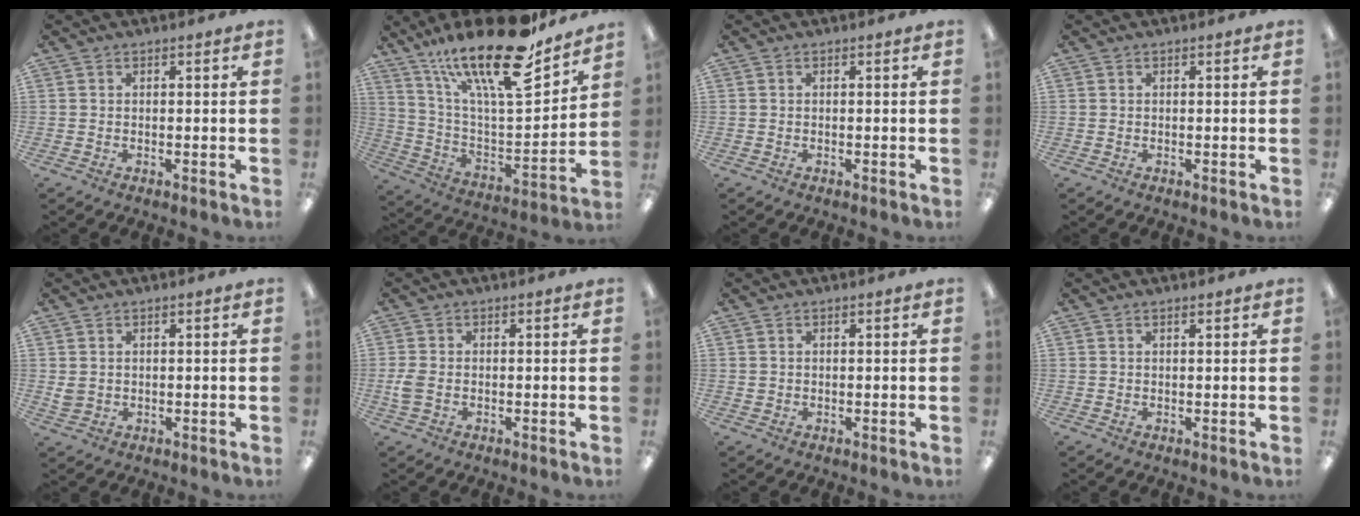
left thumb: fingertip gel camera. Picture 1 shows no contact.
{"total": 25.2, "force": [18.0, 7.2, 16.1], "torque": [-0.261, -0.122, 0.303]}
{"total": 0.0}
{"total": 0.0}
{"total": 2.0, "force": [0.8, 1.7, 0.8], "torque": [-0.010, -0.001, 0.014]}
{"total": 3.4, "force": [-0.5, 2.1, 2.6], "torque": [-0.058, 0.001, -0.010]}
{"total": 0.6, "force": [0.3, 0.5, 0.1], "torque": [-0.002, 0.003, 0.006]}
{"total": 0.8, "force": [0.7, 0.2, 0.4], "torque": [-0.009, 0.000, 0.013]}